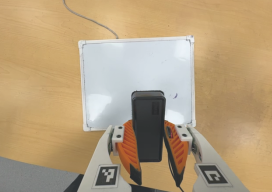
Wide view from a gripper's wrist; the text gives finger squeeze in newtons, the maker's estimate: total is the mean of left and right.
{"total": 8.6, "left": 7.3, "right": 10.0}